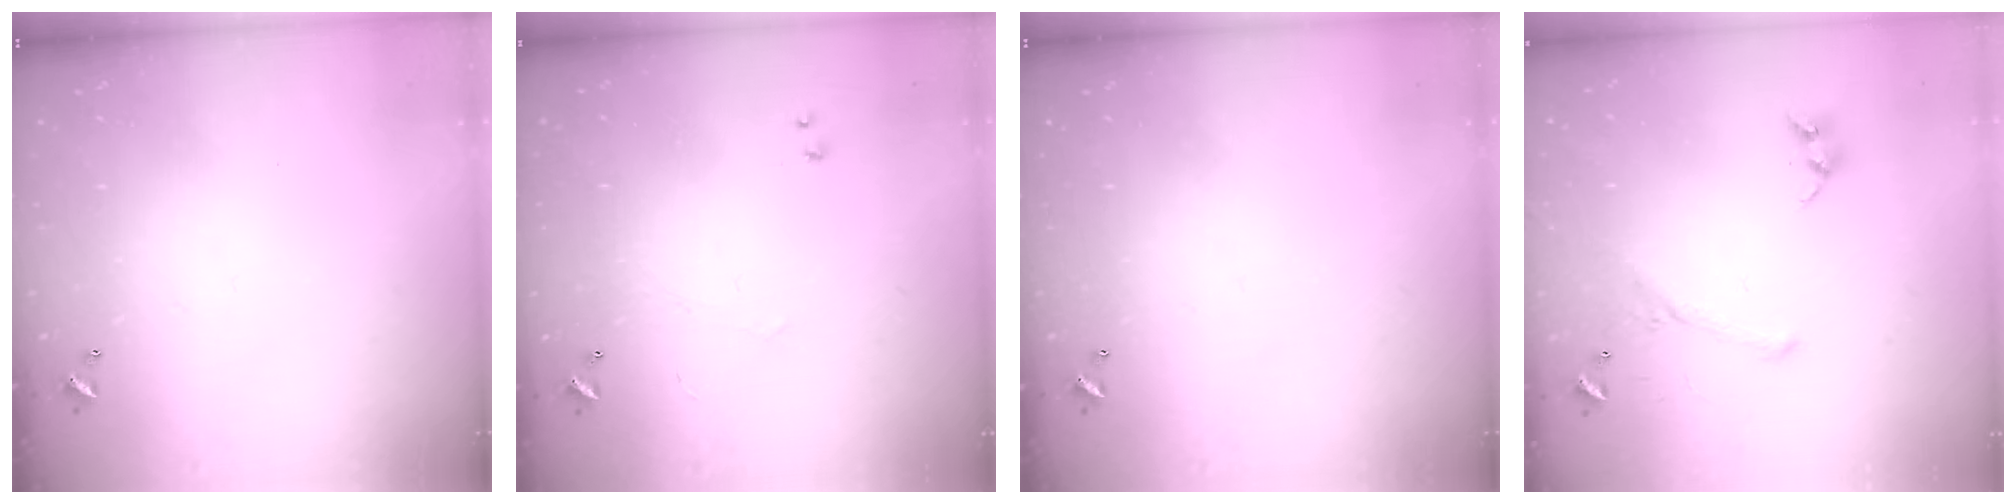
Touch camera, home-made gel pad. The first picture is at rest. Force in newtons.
{"total": 1.0, "press": 0.9, "slide": 0.5}
{"total": 0.0}
{"total": 2.8, "press": 2.6, "slide": 1.0}